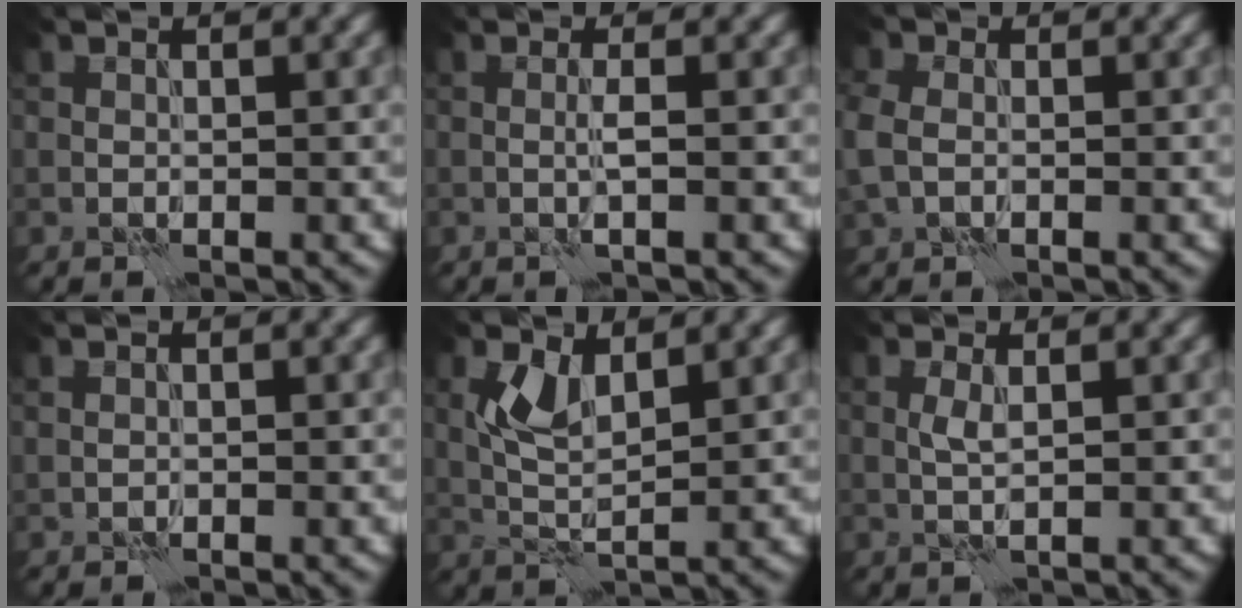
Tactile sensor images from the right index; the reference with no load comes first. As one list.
[{"total": 1.0, "force": [0.0, 0.0, 1.0], "torque": [-0.022, 0.003, -0.002]}, {"total": 2.7, "force": [-0.1, 2.2, 1.6], "torque": [-0.048, 0.005, -0.006]}, {"total": 0.0}, {"total": 3.7, "force": [1.5, 1.6, 2.9], "torque": [-0.066, 0.001, 0.032]}, {"total": 1.2, "force": [0.2, 0.2, 1.2], "torque": [-0.031, 0.004, 0.005]}]